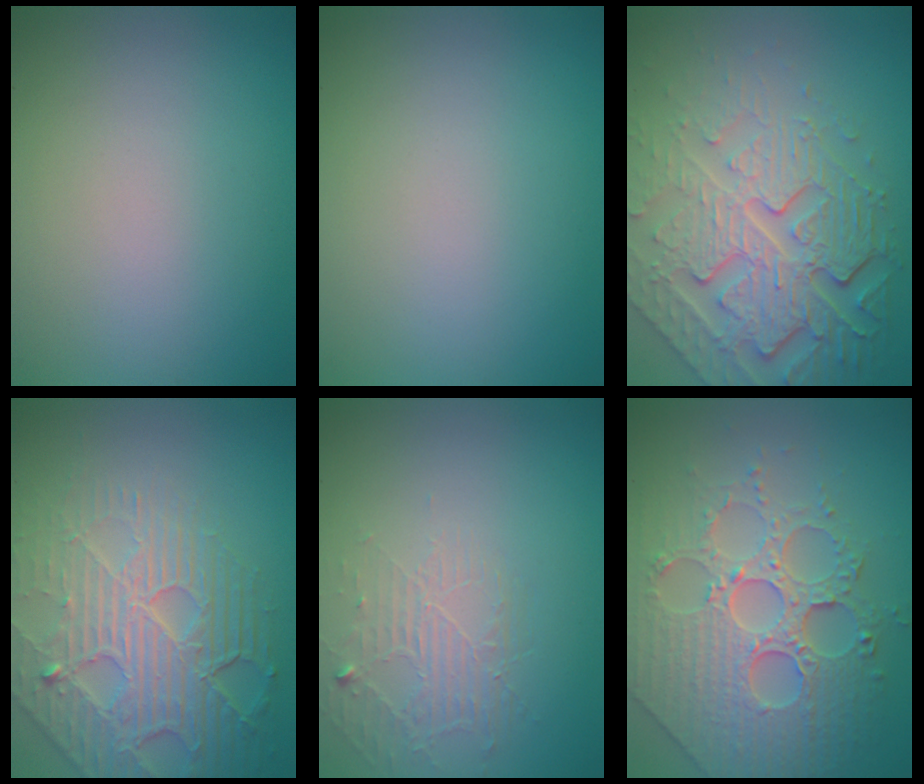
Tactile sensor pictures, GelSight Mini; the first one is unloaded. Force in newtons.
{"total": 0.0}
{"total": 8.5, "press": 5.8, "slide": 6.2}
{"total": 6.6, "press": 5.3, "slide": 4.0}
{"total": 1.8, "press": 0.8, "slide": 1.6}
{"total": 7.7, "press": 6.1, "slide": 4.6}